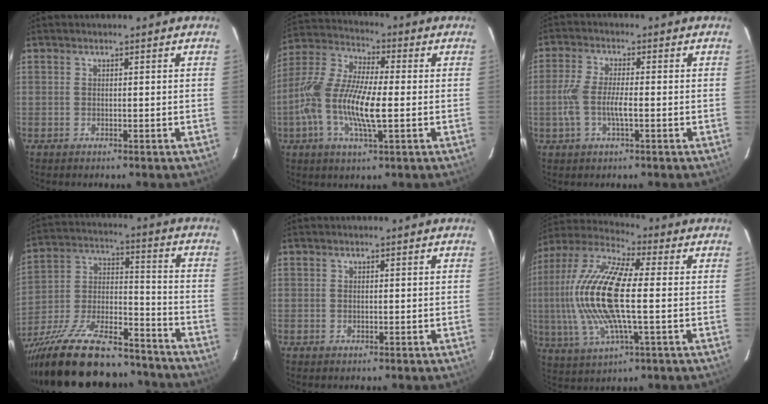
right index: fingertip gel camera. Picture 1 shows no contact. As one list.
[{"total": 14.6, "force": [-2.7, 4.3, 13.7], "torque": [-0.285, 0.000, -0.062]}, {"total": 6.2, "force": [-1.4, 1.6, 5.8], "torque": [-0.126, 0.000, -0.028]}, {"total": 27.6, "force": [-21.6, 9.1, 14.4], "torque": [-0.274, -0.012, -0.329]}, {"total": 0.5, "force": [0.2, 0.3, 0.3], "torque": [-0.006, 0.002, 0.004]}, {"total": 19.4, "force": [0.3, 5.7, 18.5], "torque": [-0.369, 0.004, -0.005]}]